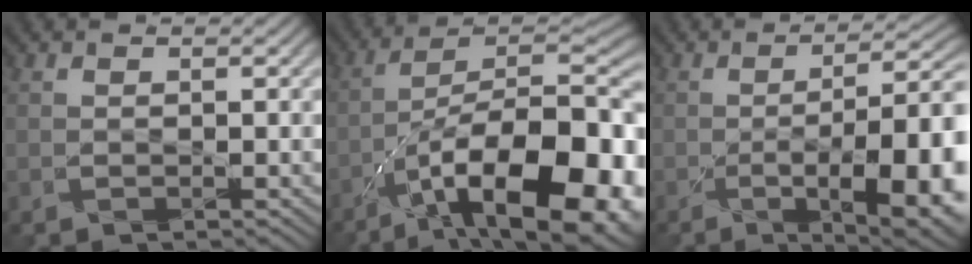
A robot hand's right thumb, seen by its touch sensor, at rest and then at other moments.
{"total": 19.1, "force": [-11.0, 7.5, 13.7], "torque": [-0.187, -0.020, -0.179]}
{"total": 13.9, "force": [-5.2, 4.2, 12.2], "torque": [-0.152, 0.000, -0.078]}